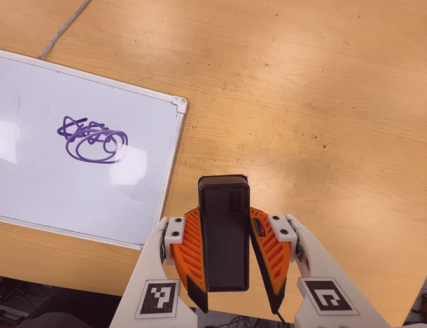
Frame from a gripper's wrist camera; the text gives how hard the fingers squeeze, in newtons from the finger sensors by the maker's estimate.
{"total": 5.9, "left": 4.8, "right": 7.0}